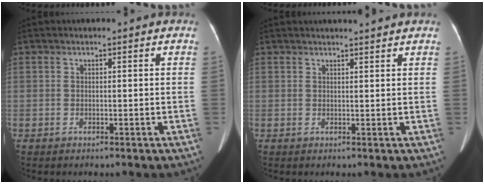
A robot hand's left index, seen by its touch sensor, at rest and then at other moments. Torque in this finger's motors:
{"motor_torque": [0.15, -0.20, 0.00, 0.04]}